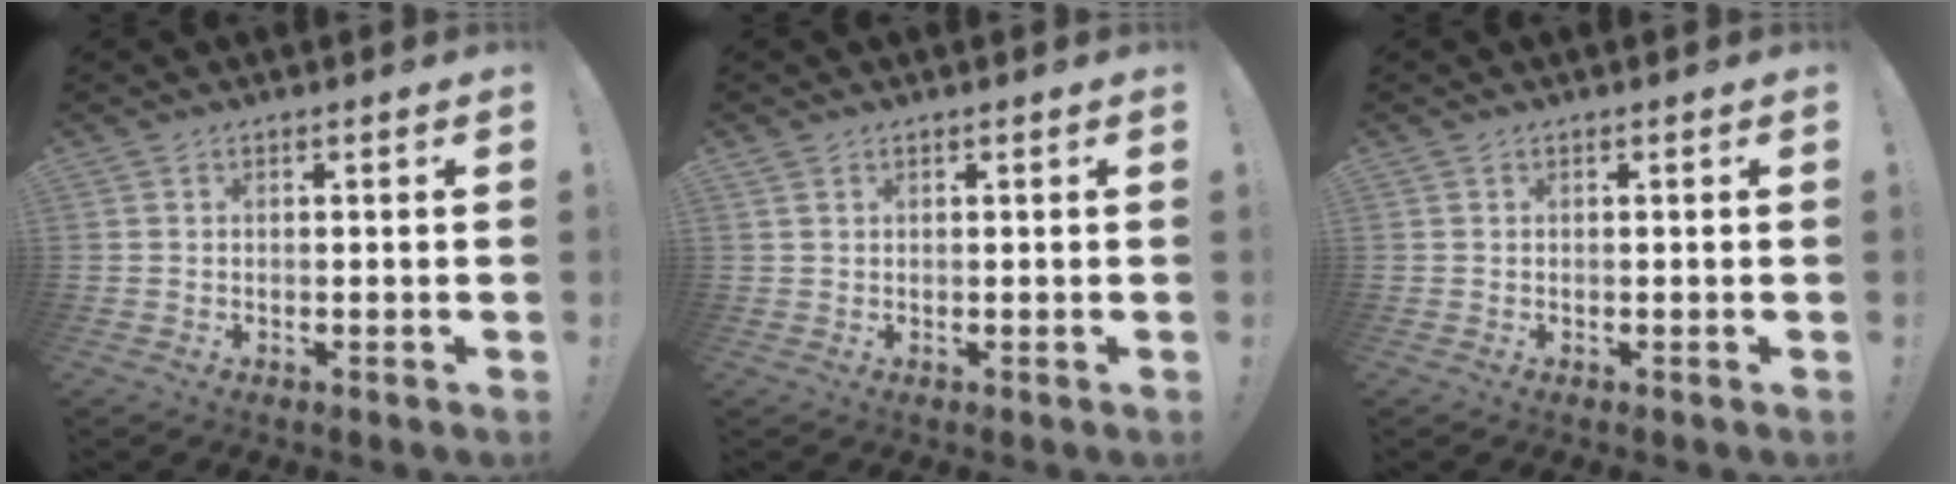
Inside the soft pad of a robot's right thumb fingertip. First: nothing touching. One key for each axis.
{"total": 0.9, "fx": 0.6, "fy": 0.5, "fz": 0.4, "tx": -0.009, "ty": 0.000, "tz": 0.012}
{"total": 0.0}